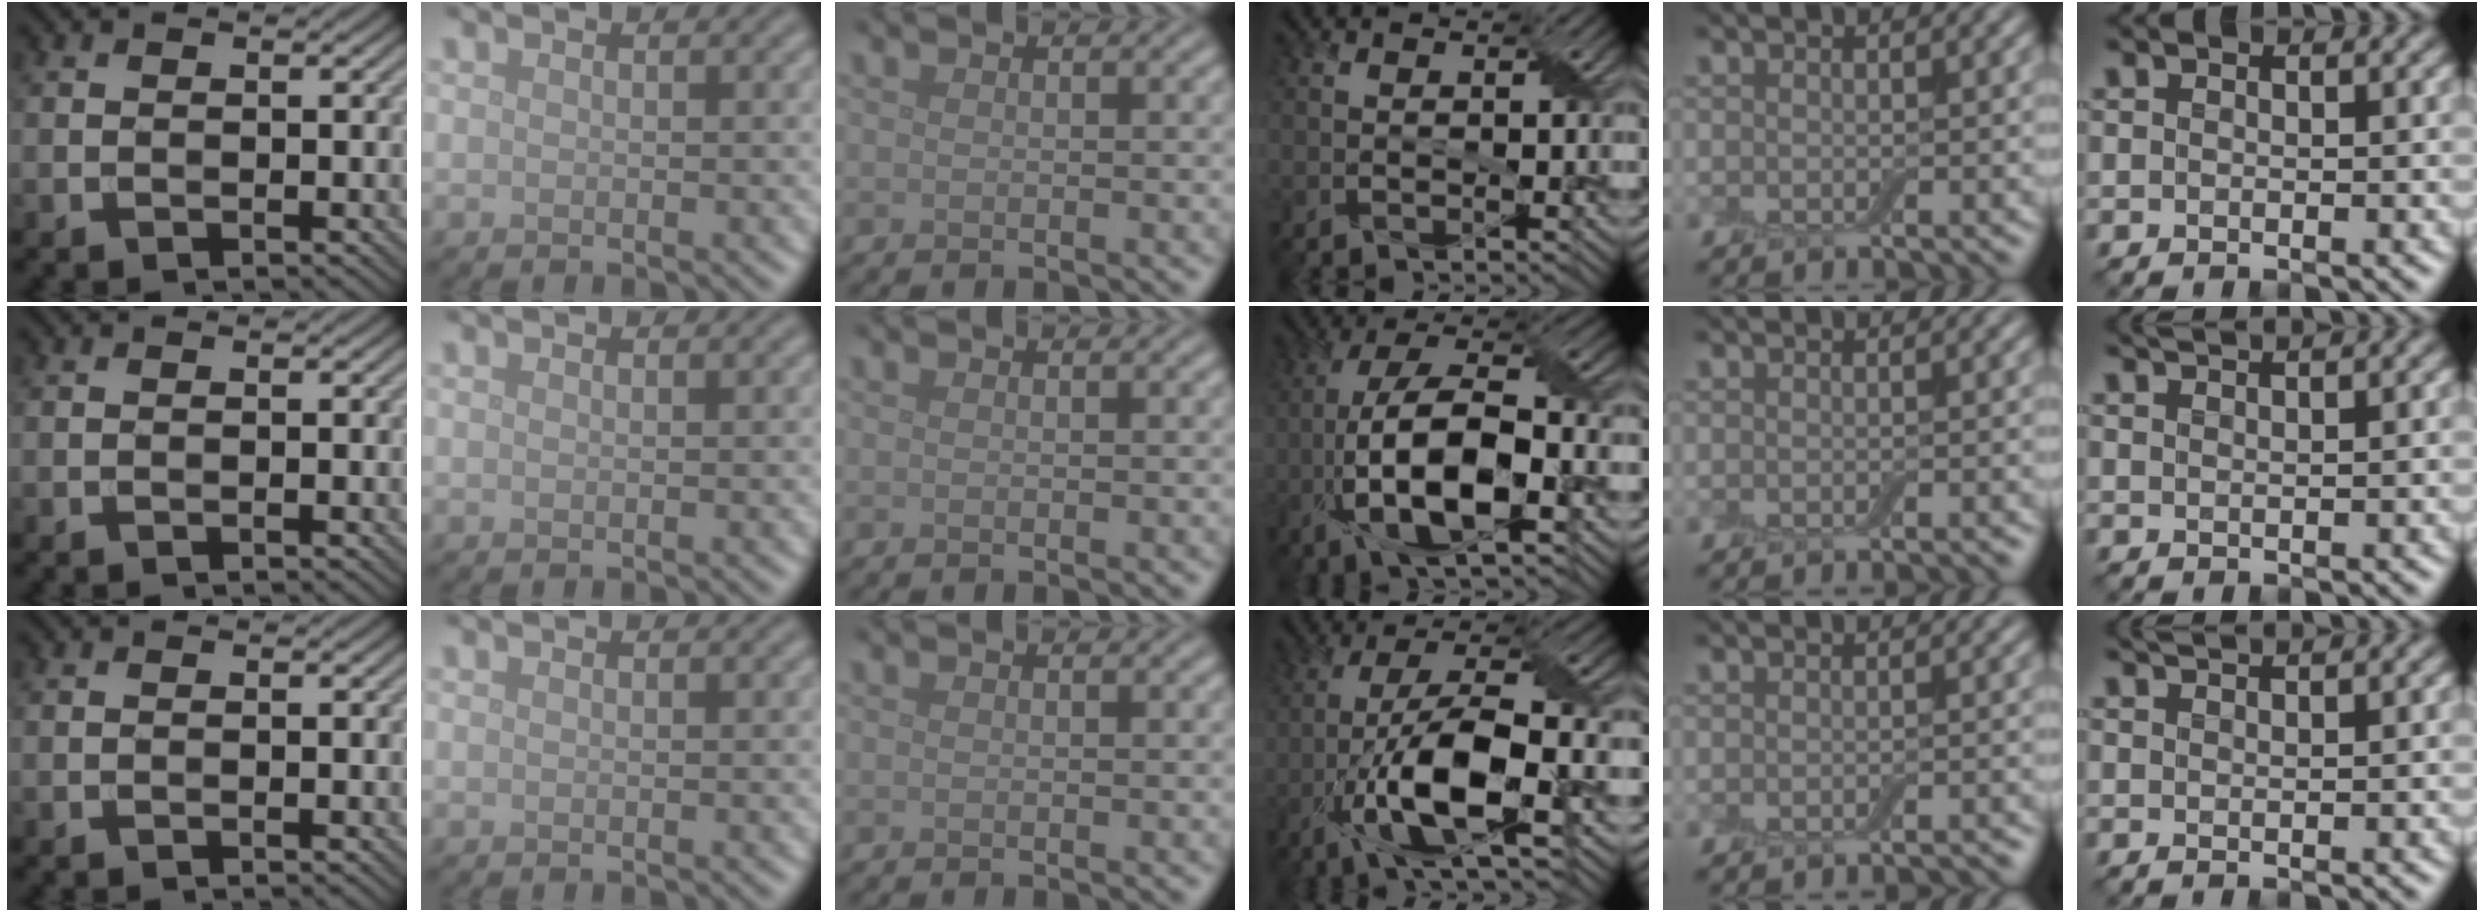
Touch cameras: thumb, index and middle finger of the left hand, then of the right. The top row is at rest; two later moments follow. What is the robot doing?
{"motion": "peel", "object": "bubble wrap"}